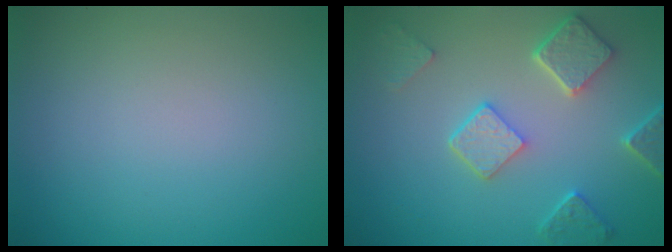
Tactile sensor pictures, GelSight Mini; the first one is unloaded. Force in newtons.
{"total": 4.8, "press": 3.7, "slide": 2.9}